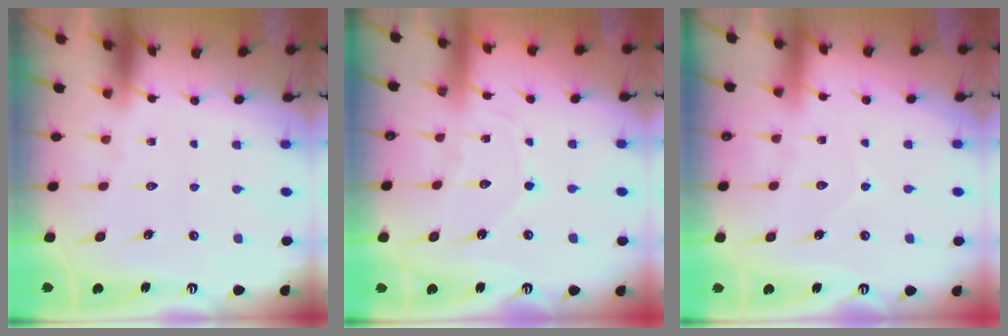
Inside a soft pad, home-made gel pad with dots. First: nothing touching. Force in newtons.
{"total": 5.2, "press": 5.2, "slide": 0.5}
{"total": 5.1, "press": 5.1, "slide": 0.6}